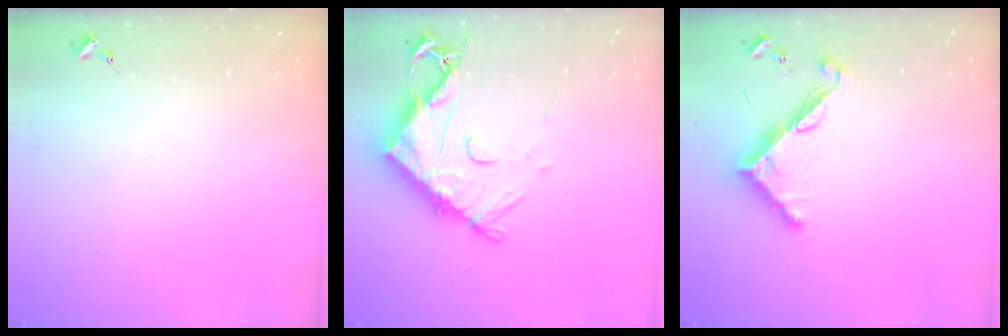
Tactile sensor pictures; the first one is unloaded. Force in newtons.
{"total": 14.6, "press": 14.6, "slide": 1.5}
{"total": 8.5, "press": 8.5, "slide": 0.6}